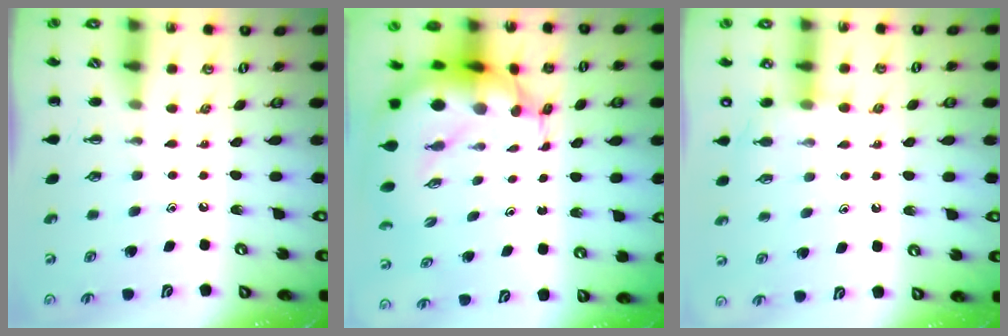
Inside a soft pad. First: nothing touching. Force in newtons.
{"total": 10.8, "press": 10.4, "slide": 2.8}
{"total": 6.2, "press": 6.1, "slide": 1.3}